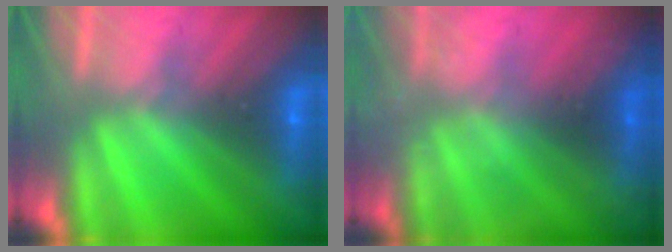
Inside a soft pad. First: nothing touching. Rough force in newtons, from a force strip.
{"total": 1.3}